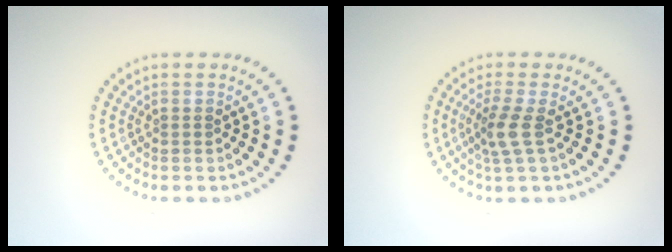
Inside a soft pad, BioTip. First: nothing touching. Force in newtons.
{"total": 2.5, "press": 1.8, "slide": 1.6}